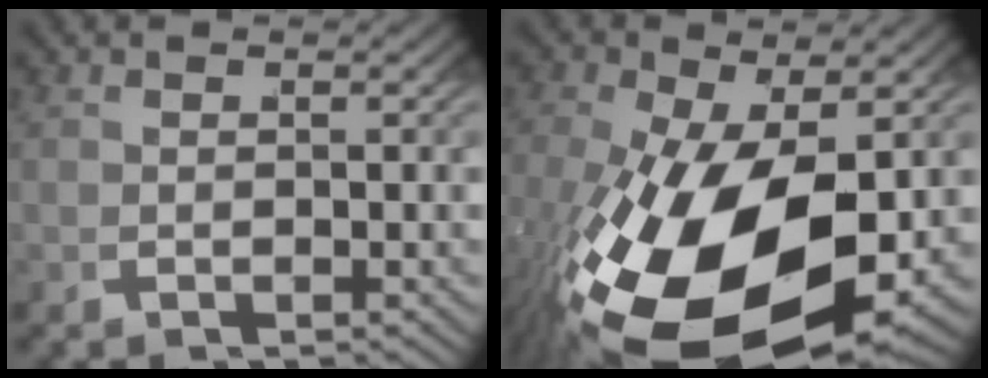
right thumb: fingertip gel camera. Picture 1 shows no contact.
{"total": 18.4, "force": [-3.8, 10.1, 14.9], "torque": [-0.312, -0.079, -0.019]}